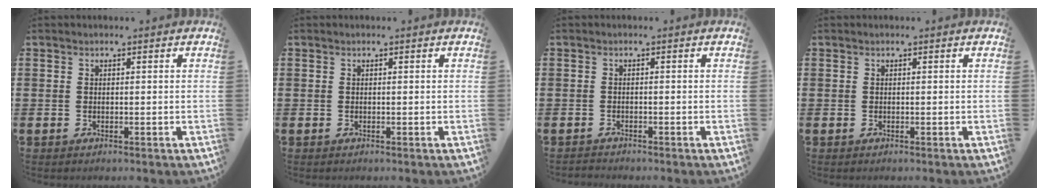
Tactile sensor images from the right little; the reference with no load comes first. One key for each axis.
{"total": 0.0}
{"total": 0.7, "fx": -0.6, "fy": 0.1, "fz": 0.0, "tx": -0.002, "ty": -0.001, "tz": -0.014}
{"total": 0.0}